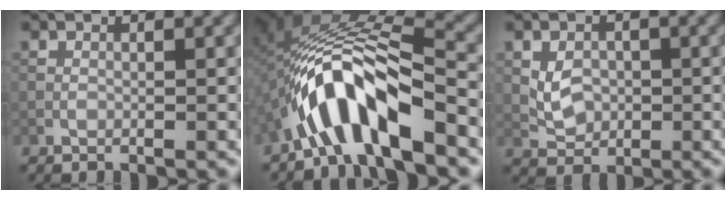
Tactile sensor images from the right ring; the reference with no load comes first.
{"total": 9.0, "force": [-5.0, 2.5, 7.0], "torque": [-0.119, 0.018, -0.086]}
{"total": 2.4, "force": [0.2, 2.0, 1.3], "torque": [-0.026, -0.001, 0.008]}